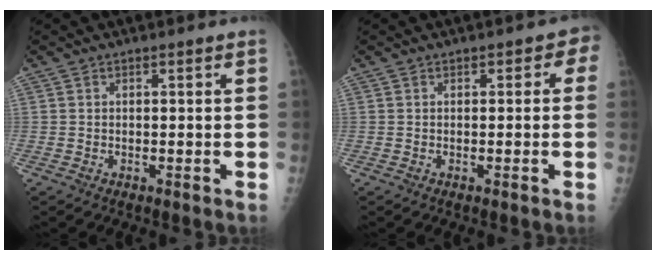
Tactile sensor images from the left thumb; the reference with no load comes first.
{"total": 2.2, "force": [0.1, 1.7, 1.3], "torque": [0.008, 0.008, -0.007]}